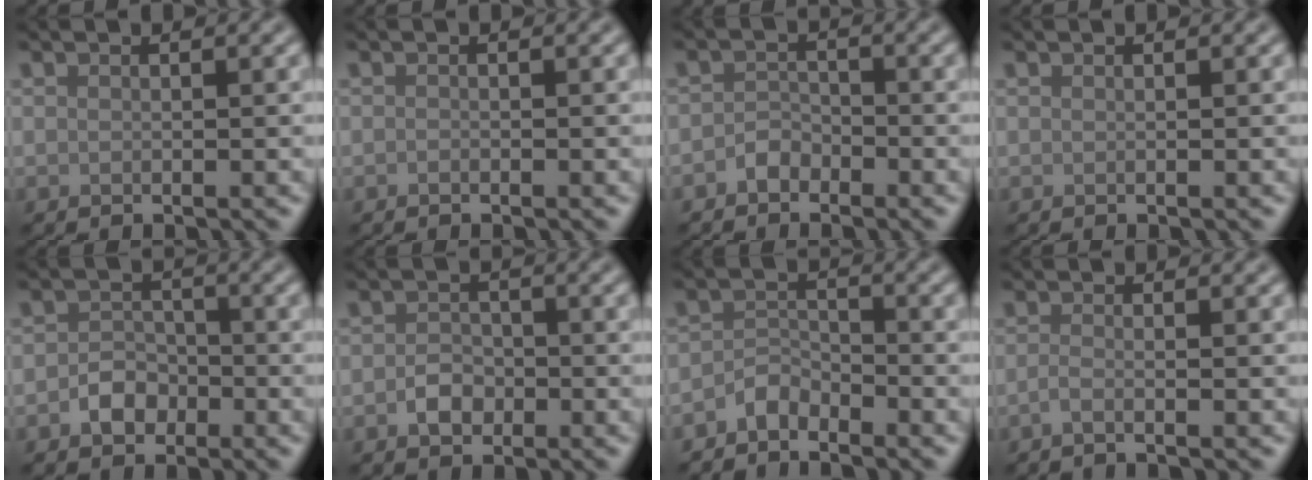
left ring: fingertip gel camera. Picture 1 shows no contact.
{"total": 0.0}
{"total": 1.5, "force": [-1.0, 1.0, 0.3], "torque": [-0.001, 0.009, -0.021]}
{"total": 0.0}
{"total": 2.4, "force": [-1.1, 1.9, 1.0], "torque": [-0.011, 0.004, -0.024]}
{"total": 2.0, "force": [-0.8, 1.6, 1.0], "torque": [-0.015, 0.002, -0.019]}
{"total": 2.0, "force": [-1.7, 0.9, 0.4], "torque": [-0.006, 0.011, -0.037]}
{"total": 1.0, "force": [-0.6, 0.3, 0.8], "torque": [-0.015, -0.001, -0.015]}